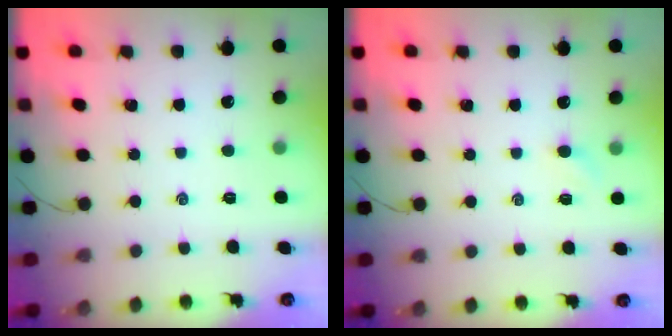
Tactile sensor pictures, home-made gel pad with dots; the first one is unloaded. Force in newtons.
{"total": 2.6, "press": 2.5, "slide": 0.8}